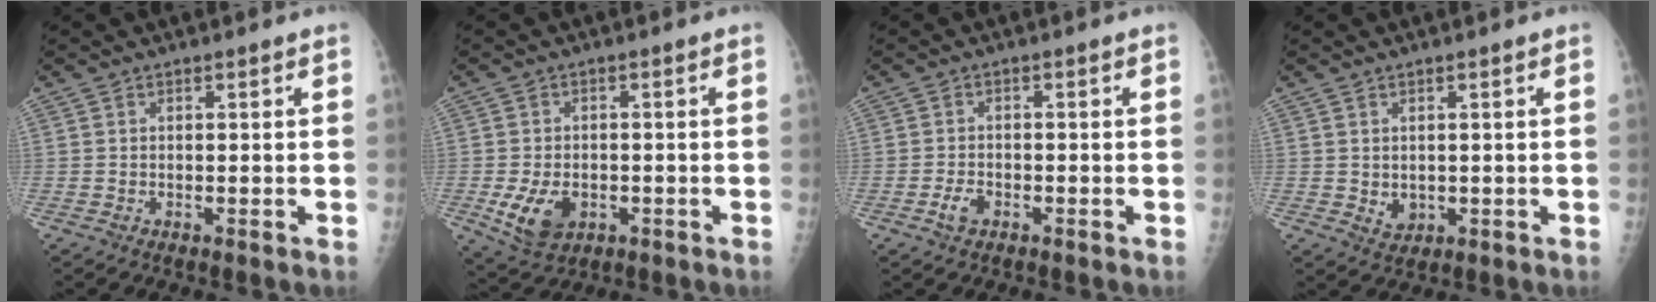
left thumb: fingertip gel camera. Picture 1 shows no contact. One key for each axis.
{"total": 7.4, "fx": -2.1, "fy": 5.0, "fz": 5.0, "tx": -0.085, "ty": 0.000, "tz": -0.025}
{"total": 2.6, "fx": -1.3, "fy": 1.5, "fz": 1.5, "tx": -0.032, "ty": 0.007, "tz": -0.023}
{"total": 2.5, "fx": 0.1, "fy": 2.0, "fz": 1.5, "tx": -0.016, "ty": -0.005, "tz": 0.012}